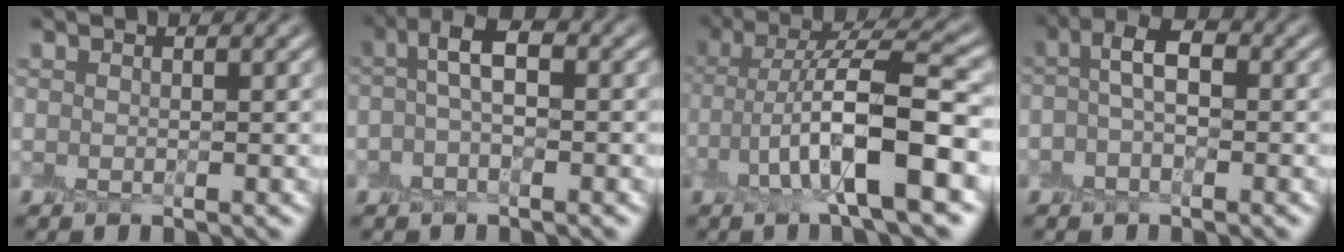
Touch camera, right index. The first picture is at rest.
{"total": 3.4, "force": [0.0, 1.4, 3.1], "torque": [-0.060, 0.010, -0.007]}
{"total": 8.8, "force": [-1.8, 2.3, 8.3], "torque": [-0.148, 0.011, -0.035]}
{"total": 3.4, "force": [-0.1, 1.7, 2.9], "torque": [-0.056, 0.010, -0.011]}